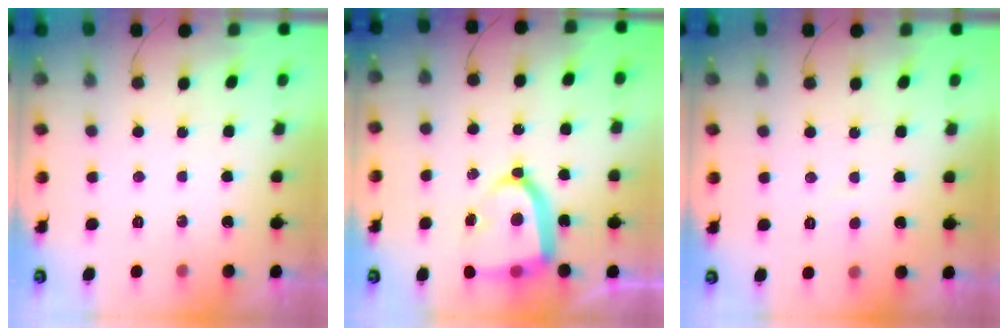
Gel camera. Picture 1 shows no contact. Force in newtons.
{"total": 14.0, "press": 13.9, "slide": 1.4}
{"total": 2.6, "press": 2.6, "slide": 0.2}